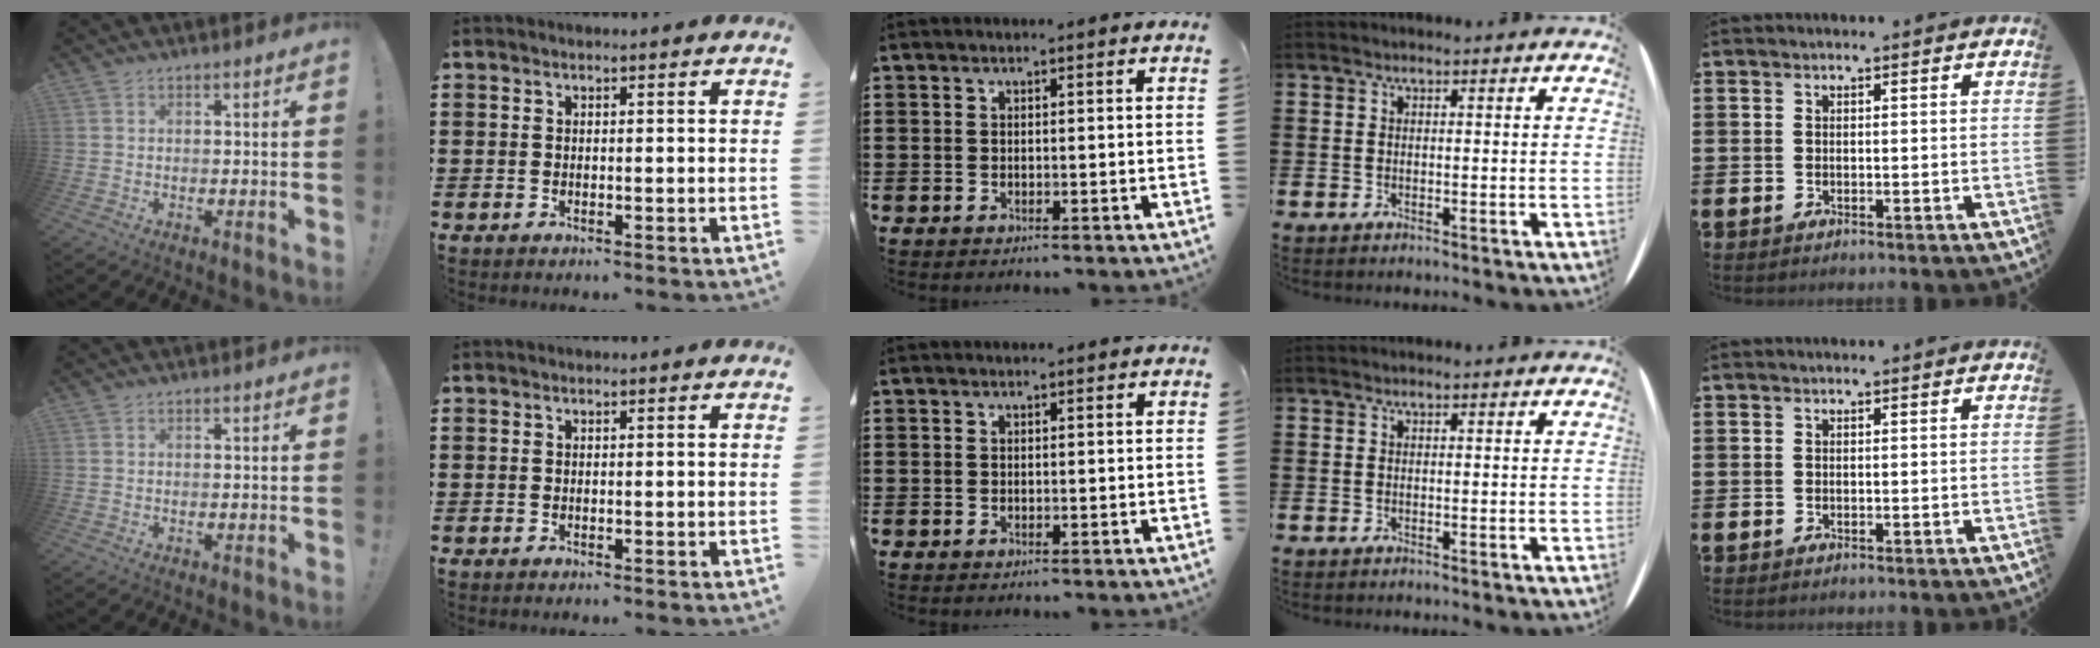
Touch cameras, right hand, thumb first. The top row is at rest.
{}